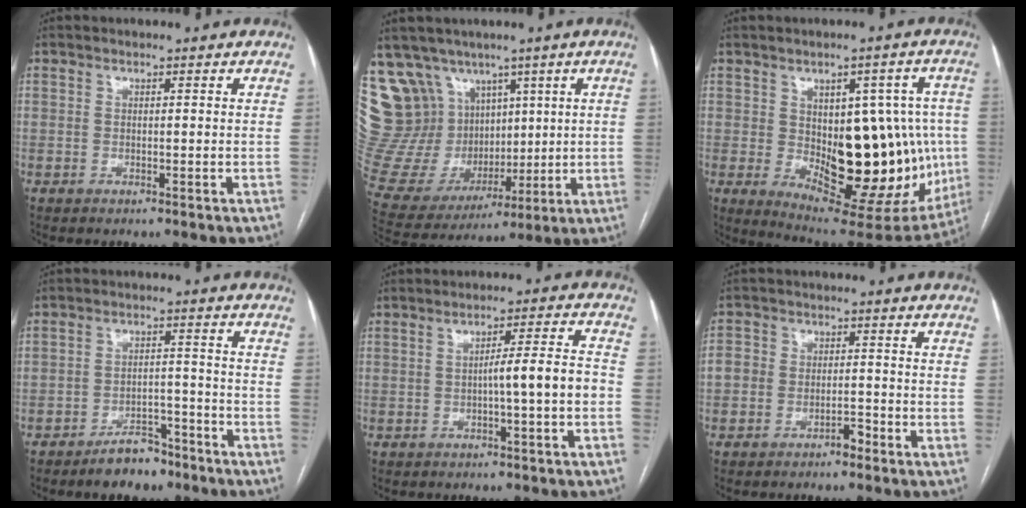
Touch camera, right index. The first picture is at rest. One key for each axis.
{"total": 22.0, "fx": 10.8, "fy": 16.9, "fz": 9.2, "tx": -0.225, "ty": 0.064, "tz": 0.228}
{"total": 22.7, "fx": -1.9, "fy": 10.3, "fz": 20.1, "tx": -0.244, "ty": 0.005, "tz": 0.000}
{"total": 6.0, "fx": -4.7, "fy": 2.8, "fz": 2.4, "tx": -0.031, "ty": 0.010, "tz": -0.073}
{"total": 5.8, "fx": -1.2, "fy": -0.1, "fz": 5.7, "tx": -0.082, "ty": 0.015, "tz": -0.018}
{"total": 4.4, "fx": -2.3, "fy": 3.0, "fz": 2.2, "tx": -0.034, "ty": 0.019, "tz": -0.041}